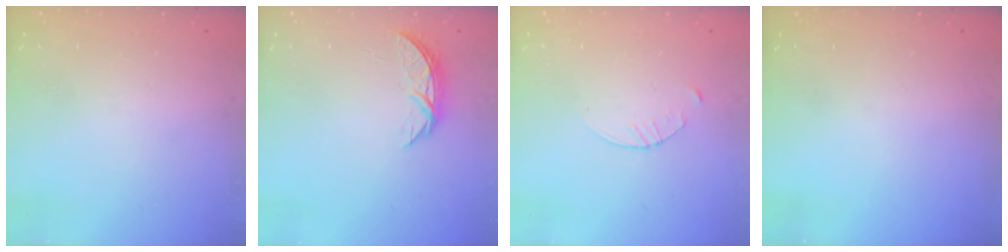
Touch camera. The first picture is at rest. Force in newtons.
{"total": 5.2, "press": 5.2, "slide": 0.6}
{"total": 2.9, "press": 2.9, "slide": 0.4}
{"total": 0.0}